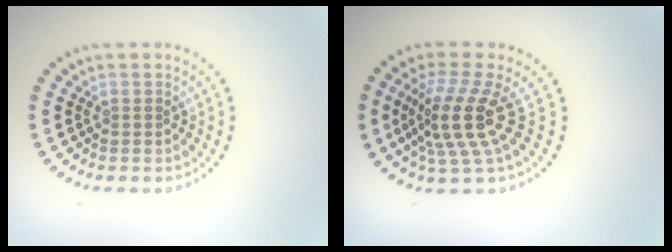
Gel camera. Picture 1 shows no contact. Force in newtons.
{"total": 4.8, "press": 3.5, "slide": 3.2}